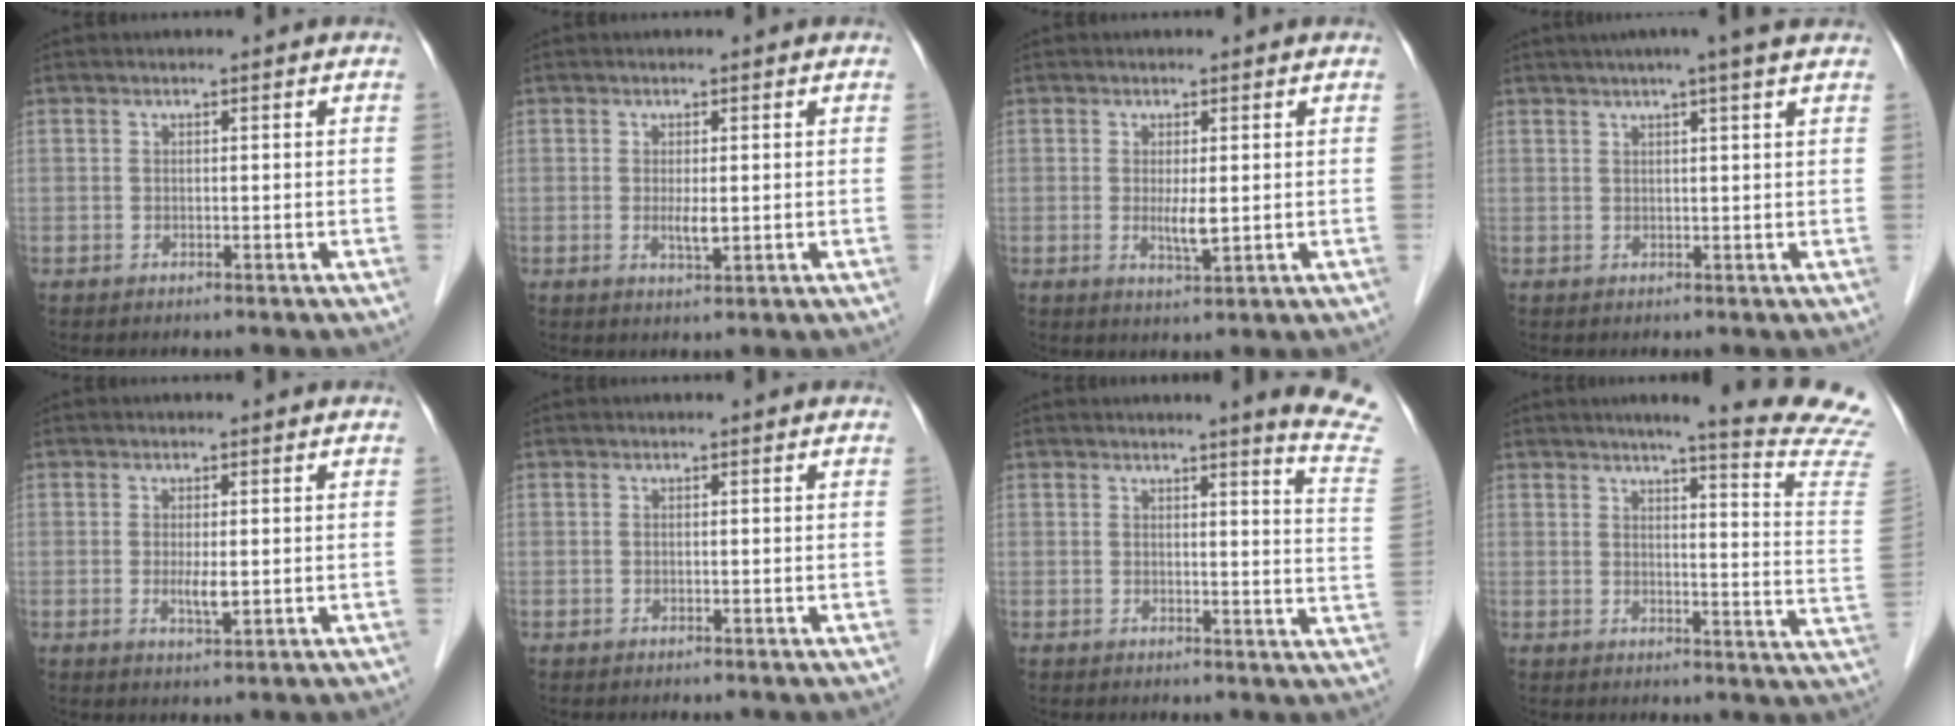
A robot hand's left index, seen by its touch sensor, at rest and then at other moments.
{"total": 2.2, "force": [0.0, 0.4, 2.1], "torque": [-0.043, -0.005, 0.004]}
{"total": 2.9, "force": [0.1, 0.4, 2.9], "torque": [-0.056, -0.007, 0.005]}
{"total": 7.4, "force": [5.8, -0.5, 4.6], "torque": [-0.068, 0.026, 0.071]}
{"total": 2.5, "force": [-0.1, 0.5, 2.4], "torque": [-0.048, -0.006, 0.003]}
{"total": 0.0}
{"total": 9.5, "force": [8.7, -1.5, 3.7], "torque": [-0.033, -0.080, 0.068]}
{"total": 16.0, "force": [14.1, -1.4, 7.5], "torque": [-0.096, -0.091, 0.145]}